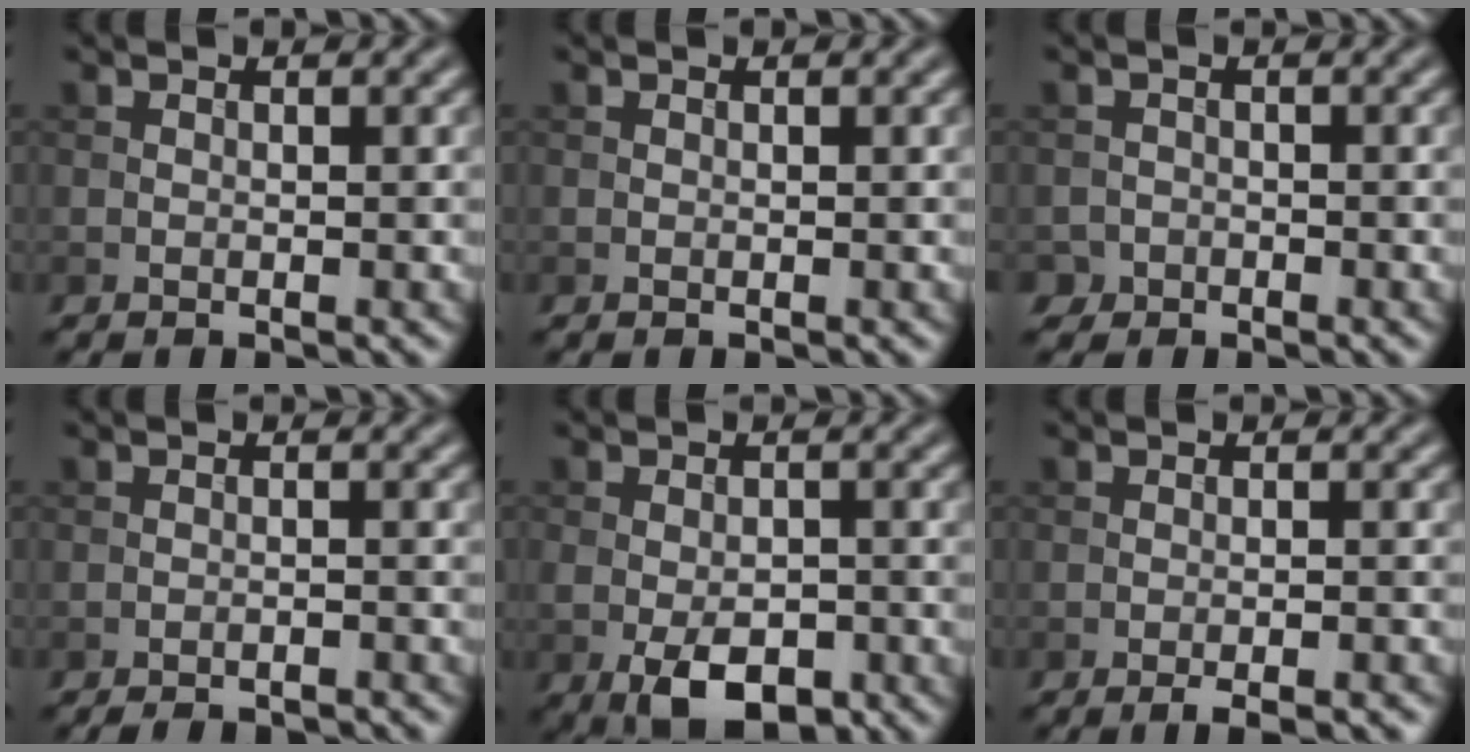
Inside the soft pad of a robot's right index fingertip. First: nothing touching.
{"total": 0.0}
{"total": 1.5, "force": [-1.0, 1.0, -0.2], "torque": [0.009, 0.005, -0.021]}
{"total": 3.3, "force": [-3.1, 0.5, 1.0], "torque": [-0.014, 0.000, -0.044]}
{"total": 5.9, "force": [-2.3, 3.3, 4.4], "torque": [-0.078, -0.014, -0.036]}
{"total": 2.7, "force": [-1.9, 0.5, 1.9], "torque": [-0.026, 0.002, -0.029]}